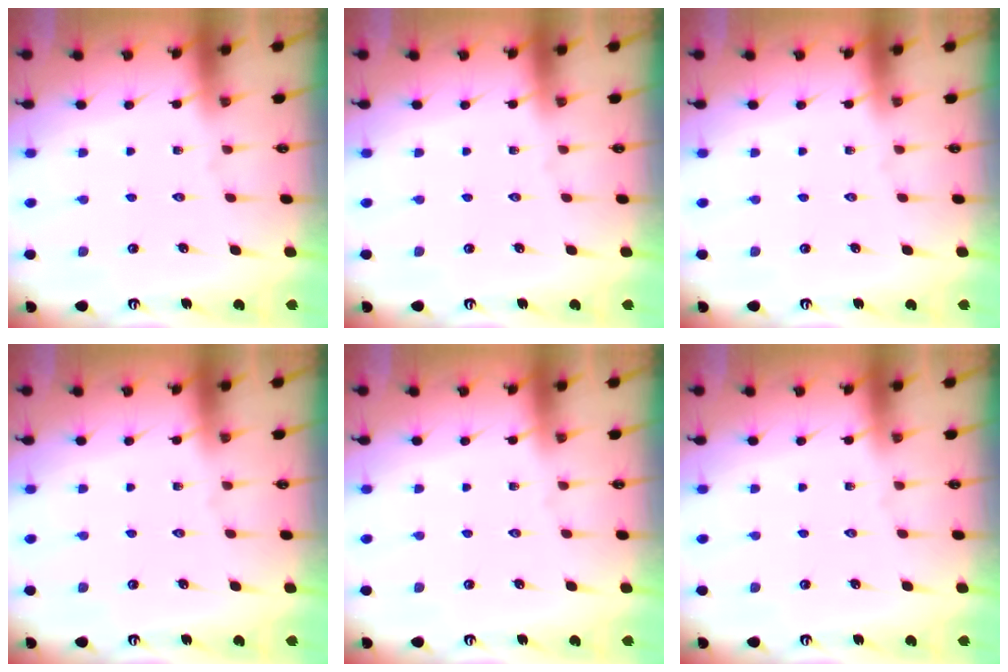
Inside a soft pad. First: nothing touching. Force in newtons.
{"total": 0.0}
{"total": 0.0}
{"total": 0.0}
{"total": 0.0}
{"total": 0.0}